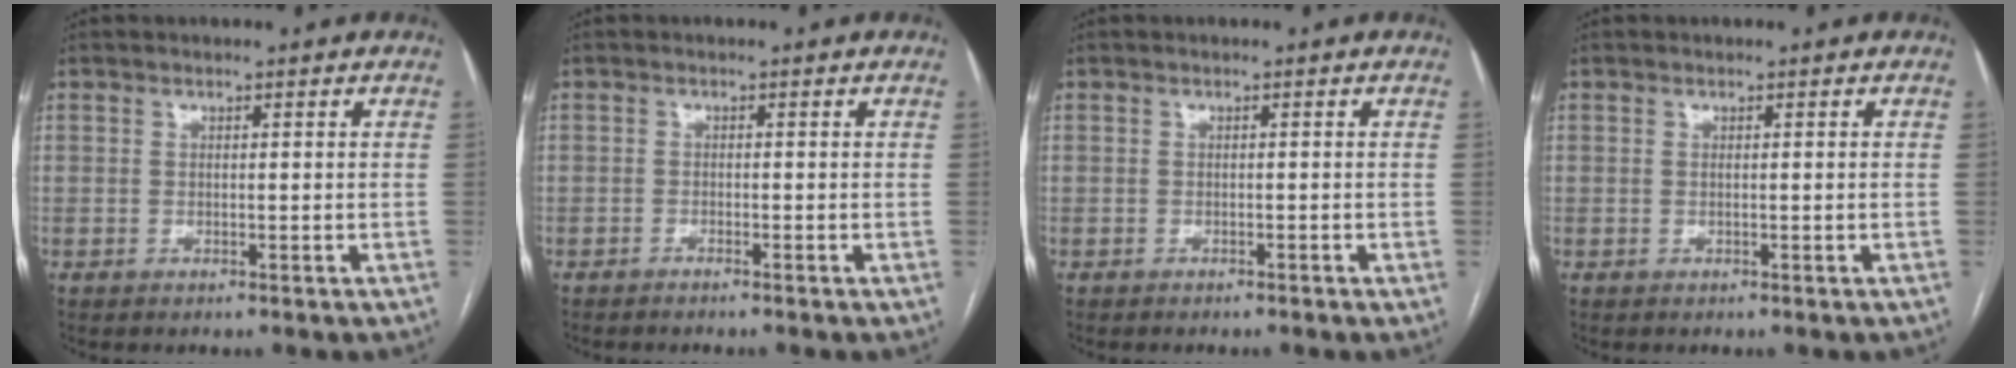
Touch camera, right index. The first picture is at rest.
{"total": 0.6, "force": [-0.6, -0.1, 0.2], "torque": [-0.005, 0.000, -0.011]}
{"total": 0.5, "force": [-0.5, 0.1, 0.2], "torque": [-0.005, 0.000, -0.009]}
{"total": 0.0}